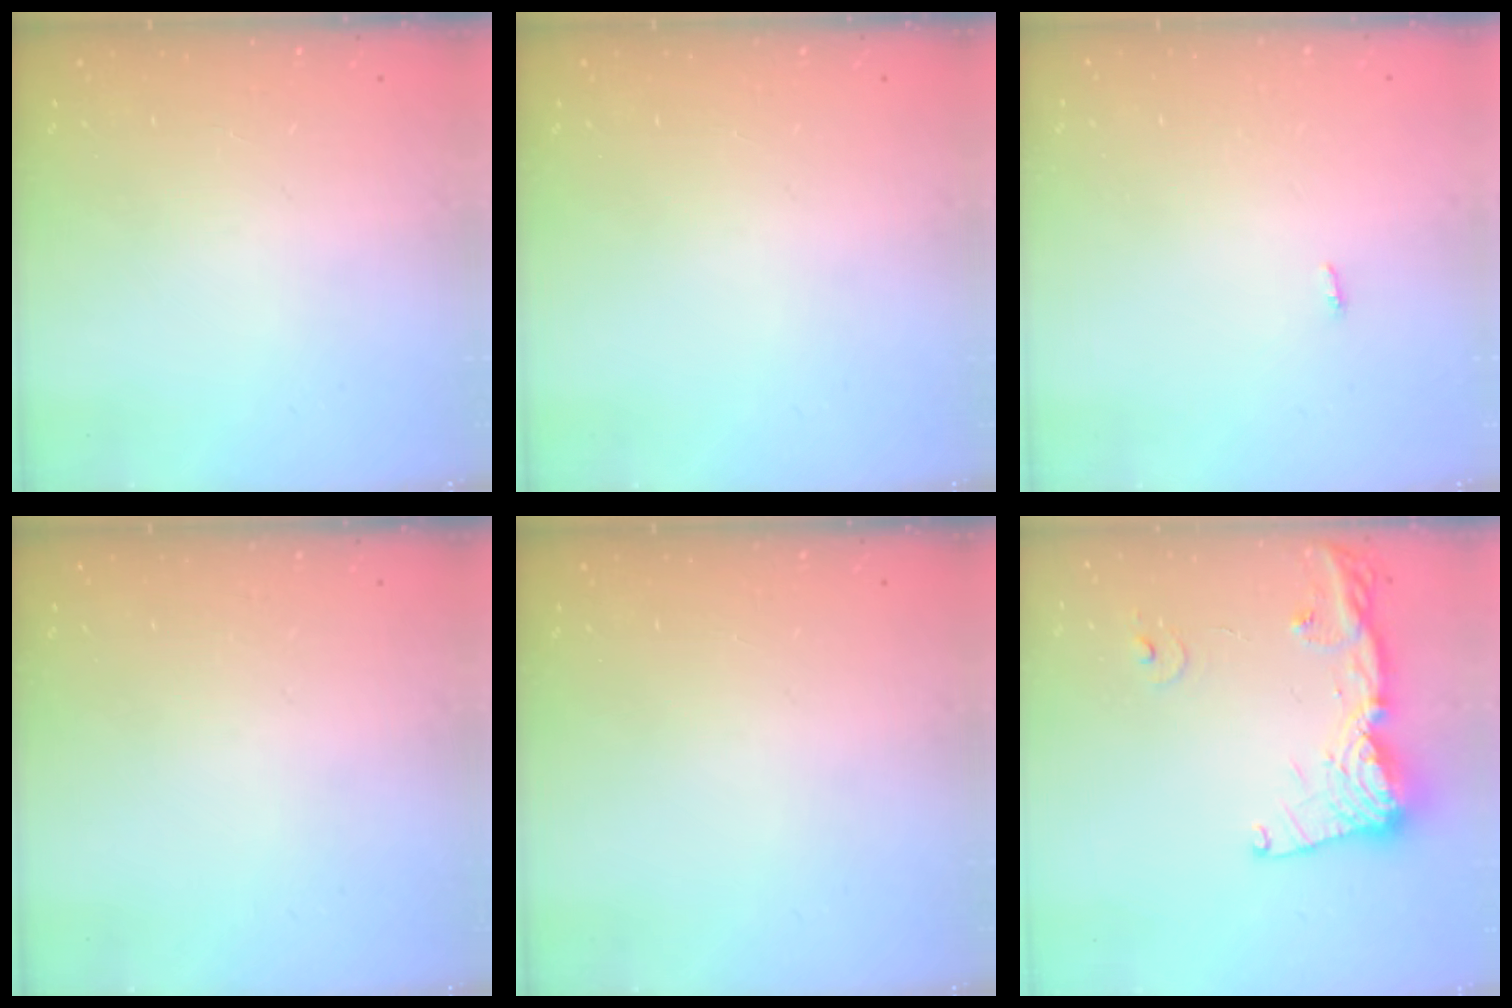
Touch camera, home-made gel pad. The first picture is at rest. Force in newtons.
{"total": 0.0}
{"total": 2.8, "press": 1.8, "slide": 2.2}
{"total": 0.0}
{"total": 0.0}
{"total": 16.5, "press": 16.4, "slide": 2.1}